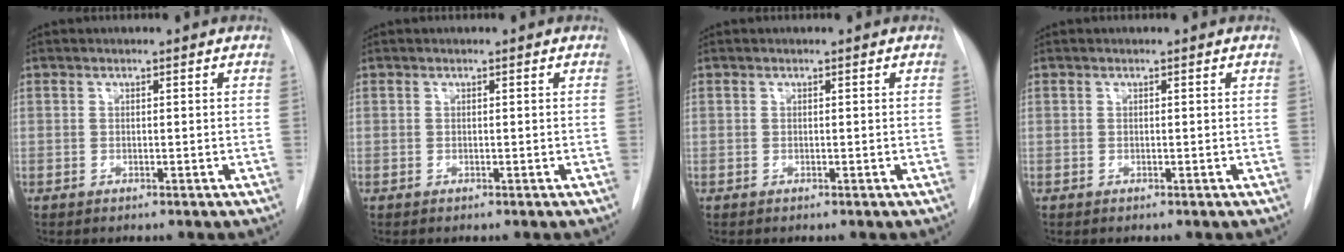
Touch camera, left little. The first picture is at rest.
{"total": 0.0}
{"total": 0.0}
{"total": 0.0}